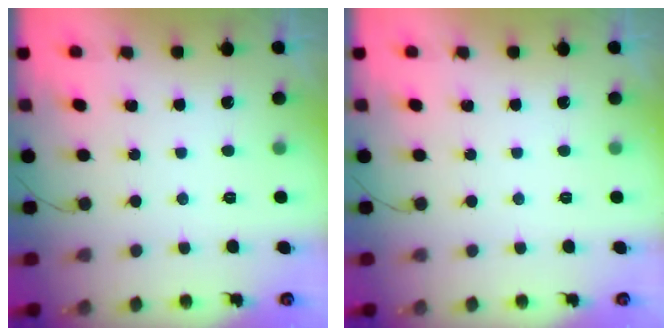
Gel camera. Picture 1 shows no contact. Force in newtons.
{"total": 0.0}